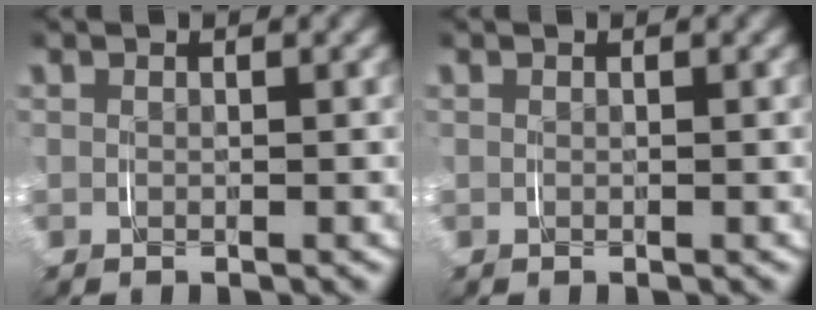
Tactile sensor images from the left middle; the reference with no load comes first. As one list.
[{"total": 0.0}]